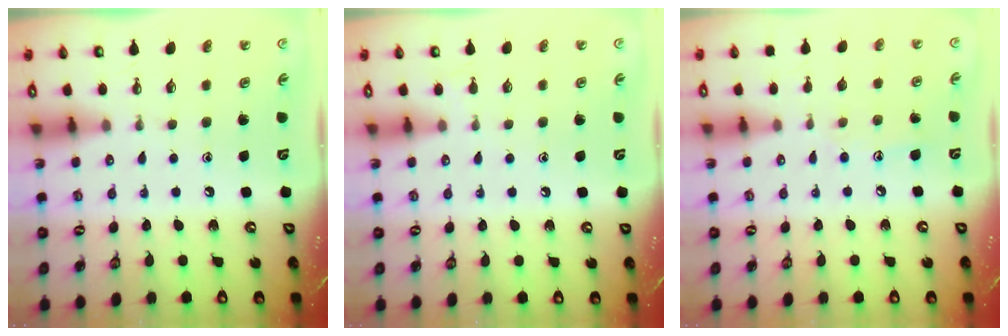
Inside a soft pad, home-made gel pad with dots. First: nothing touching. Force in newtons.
{"total": 3.4, "press": 3.3, "slide": 0.3}
{"total": 6.3, "press": 6.3, "slide": 0.3}